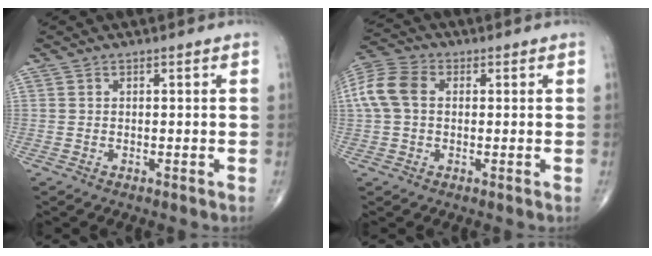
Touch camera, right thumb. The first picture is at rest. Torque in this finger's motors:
{"motor_torque": [-0.34, 0.56, 0.60, -0.09, 0.20]}